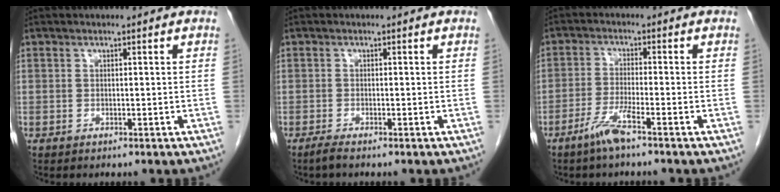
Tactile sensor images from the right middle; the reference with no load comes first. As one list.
[{"total": 1.1, "force": [-0.9, -0.1, 0.6], "torque": [-0.017, -0.004, -0.021]}, {"total": 4.4, "force": [-3.0, -0.3, 3.1], "torque": [-0.066, -0.007, -0.065]}]